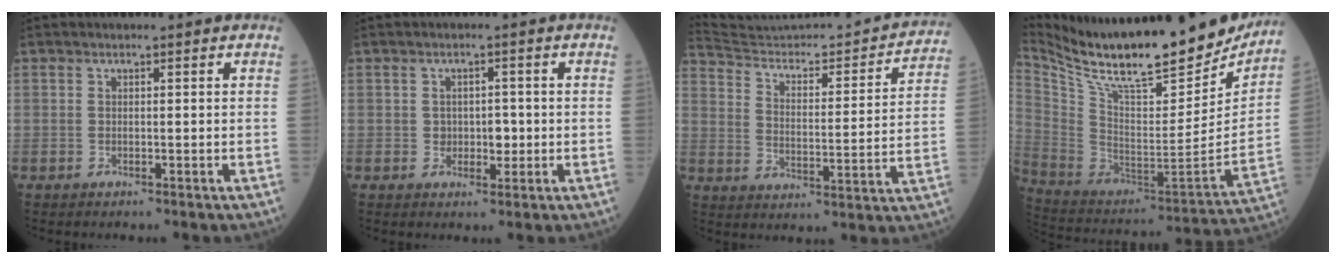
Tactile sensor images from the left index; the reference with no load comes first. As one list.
[{"total": 2.6, "force": [-0.2, 1.9, 1.8], "torque": [-0.021, 0.004, 0.001]}, {"total": 23.3, "force": [22.5, 2.0, 5.7], "torque": [-0.088, -0.044, 0.307]}, {"total": 27.8, "force": [24.1, 4.8, 13.1], "torque": [-0.244, -0.050, 0.371]}]